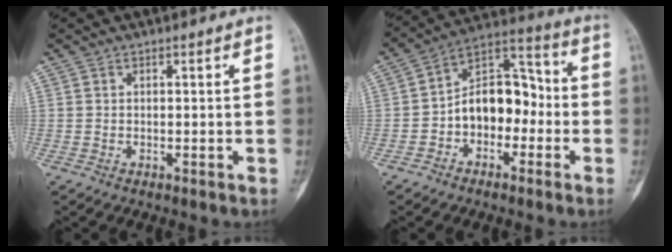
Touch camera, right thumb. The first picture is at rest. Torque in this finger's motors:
{"motor_torque": [0.15, 0.15, 0.75, -0.76, 0.19]}